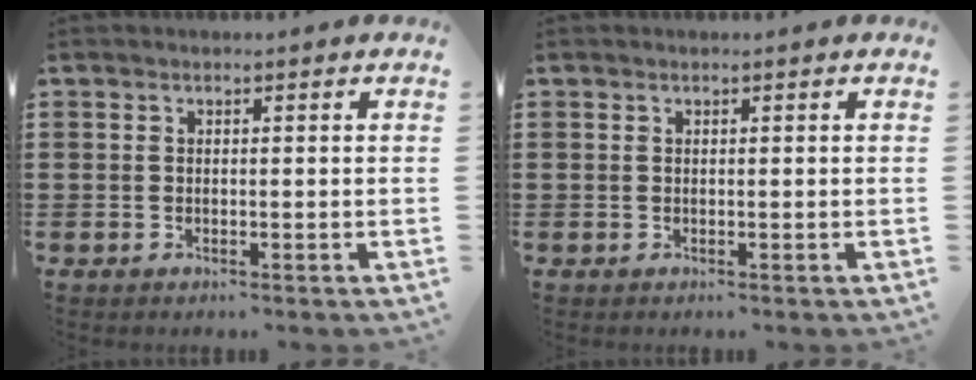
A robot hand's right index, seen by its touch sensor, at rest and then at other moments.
{"total": 0.0}